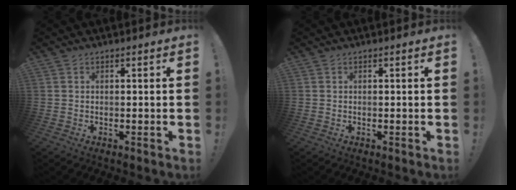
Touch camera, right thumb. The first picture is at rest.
{"total": 0.0}